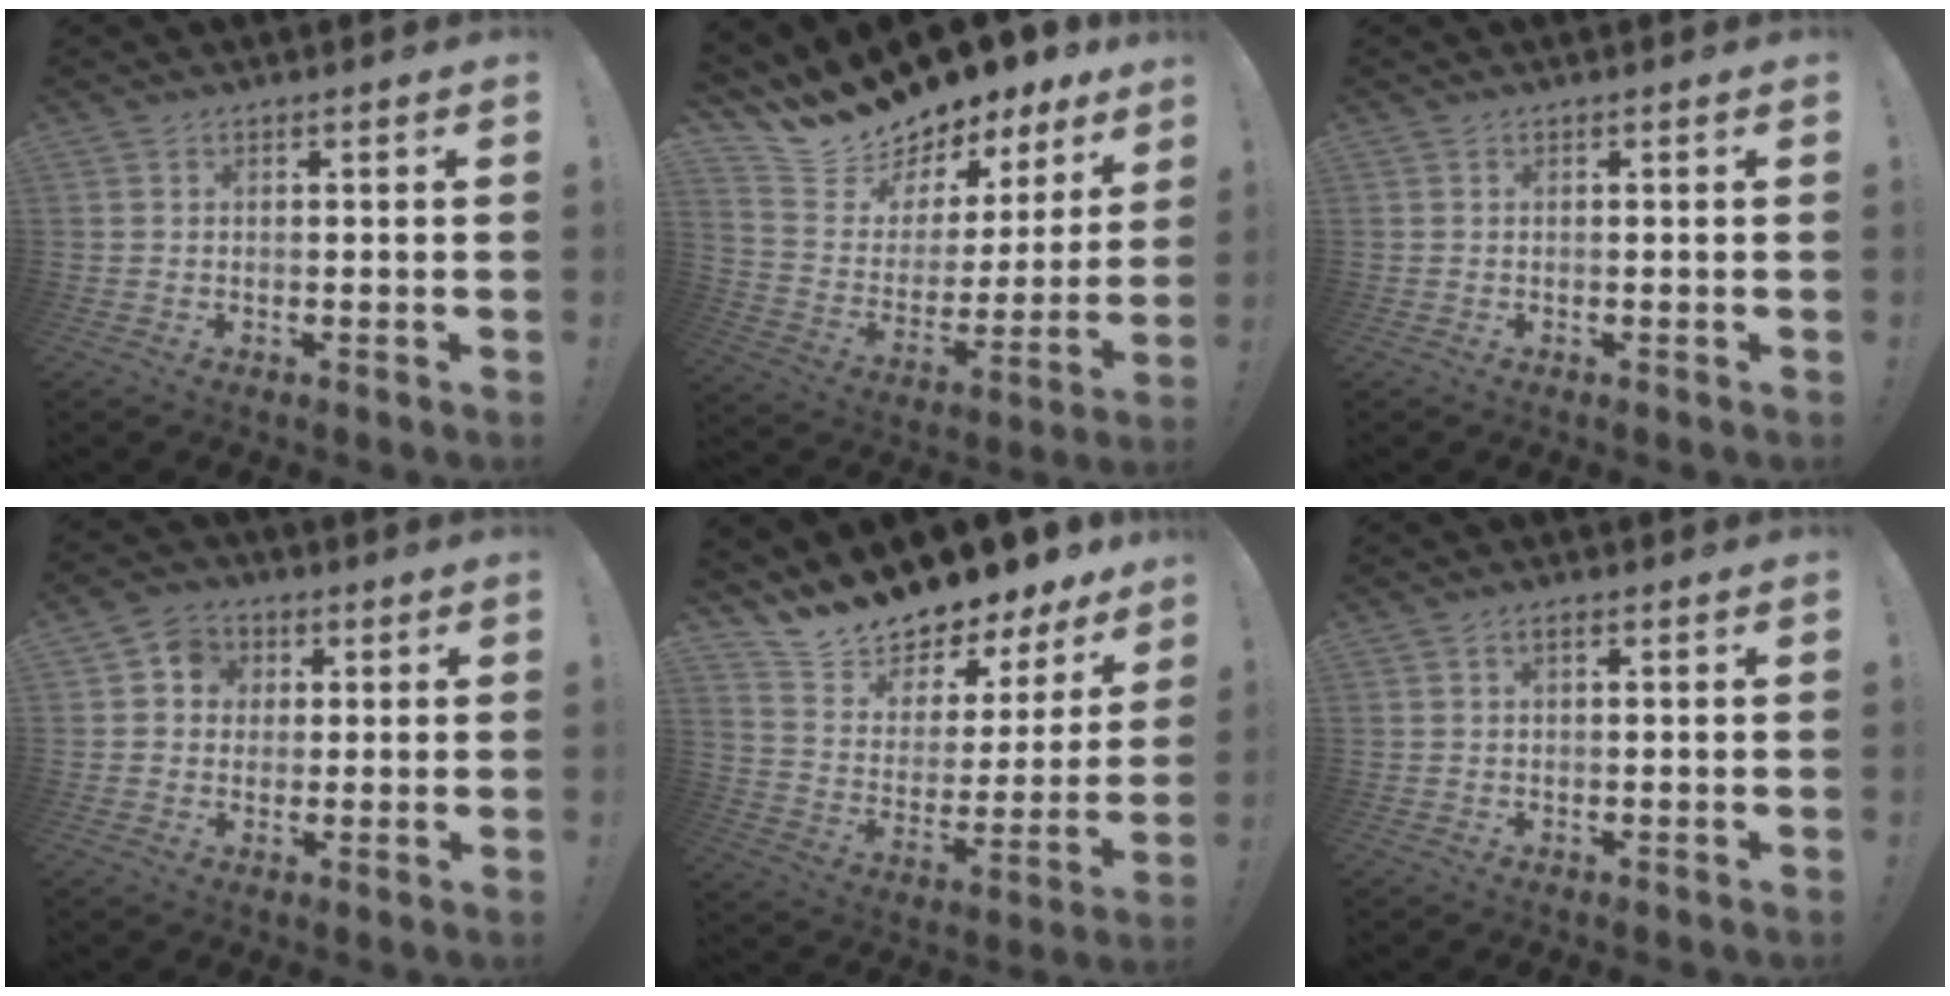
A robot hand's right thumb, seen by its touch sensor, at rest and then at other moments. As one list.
[{"total": 14.4, "force": [13.5, 4.5, 2.2], "torque": [-0.059, -0.121, 0.247]}, {"total": 0.0}, {"total": 6.3, "force": [0.8, 6.0, 1.9], "torque": [-0.029, 0.007, 0.018]}, {"total": 11.9, "force": [11.6, 2.4, 1.1], "torque": [-0.046, -0.116, 0.201]}, {"total": 1.3, "force": [0.4, 0.6, 1.0], "torque": [-0.025, 0.005, 0.008]}]